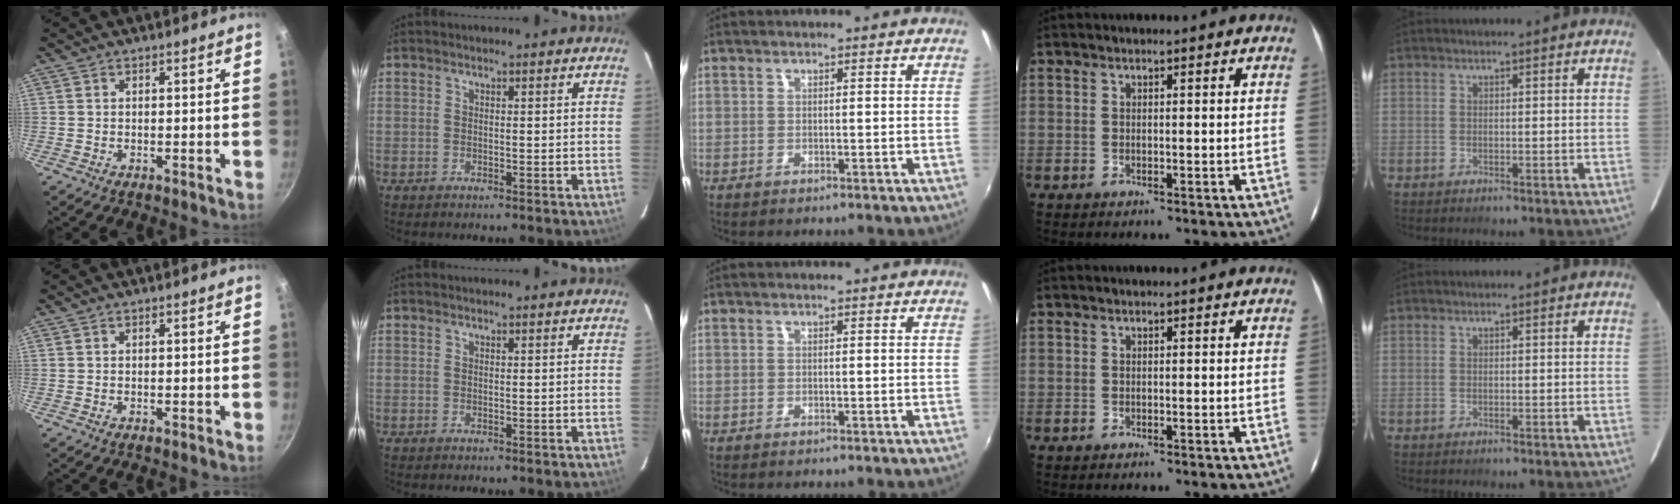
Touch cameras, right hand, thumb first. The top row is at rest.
{}